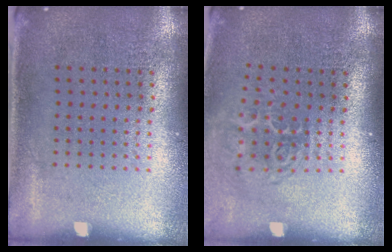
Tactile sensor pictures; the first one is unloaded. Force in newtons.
{"total": 1.7, "press": 1.1, "slide": 1.3}